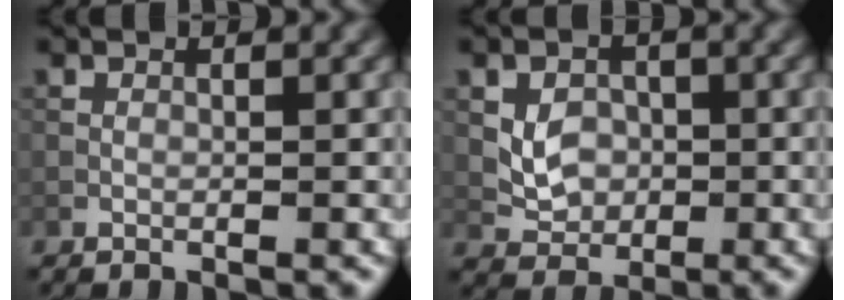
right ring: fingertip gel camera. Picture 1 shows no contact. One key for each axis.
{"total": 2.7, "fx": 0.2, "fy": 2.4, "fz": 1.3, "tx": -0.025, "ty": -0.002, "tz": 0.009}